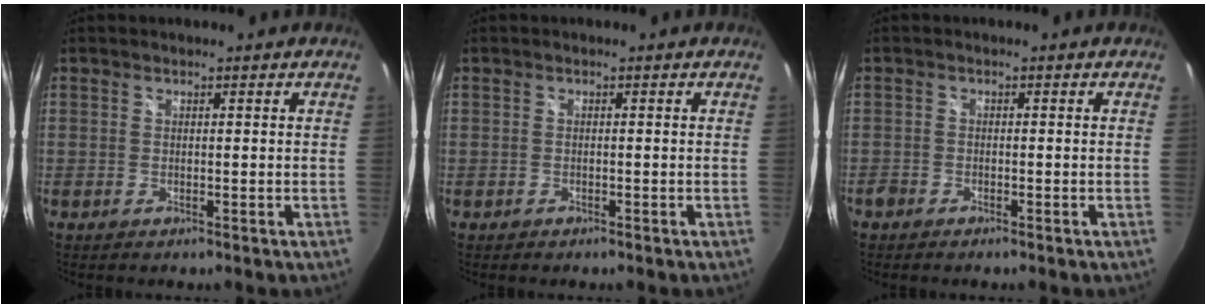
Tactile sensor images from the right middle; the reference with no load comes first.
{"total": 0.6, "force": [-0.5, 0.4, 0.1], "torque": [-0.005, -0.002, -0.009]}
{"total": 1.7, "force": [-1.4, 0.9, 0.4], "torque": [-0.012, -0.003, -0.028]}